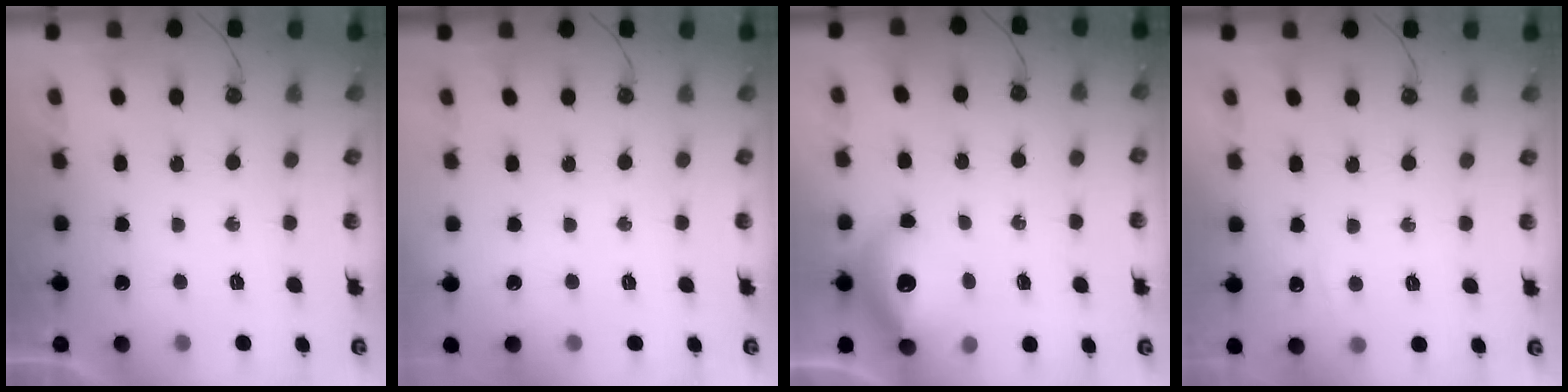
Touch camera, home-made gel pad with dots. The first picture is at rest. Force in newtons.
{"total": 0.0}
{"total": 13.4, "press": 13.3, "slide": 1.2}
{"total": 3.2, "press": 3.2, "slide": 0.5}